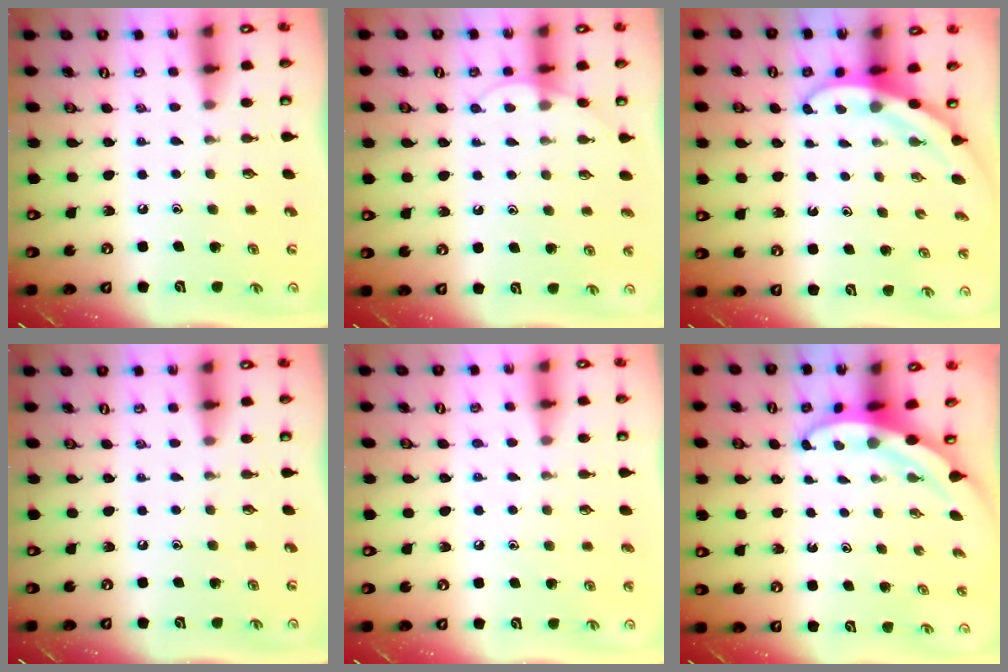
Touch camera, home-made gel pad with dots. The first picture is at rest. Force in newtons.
{"total": 5.2, "press": 5.2, "slide": 0.5}
{"total": 3.2, "press": 3.2, "slide": 0.1}
{"total": 0.0}
{"total": 3.2, "press": 3.2, "slide": 0.4}
{"total": 3.8, "press": 3.7, "slide": 0.5}